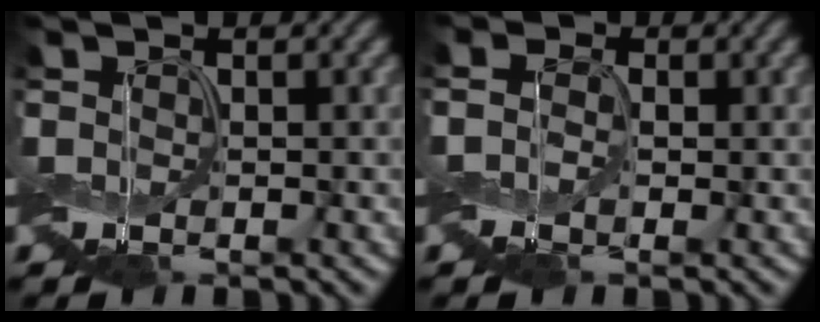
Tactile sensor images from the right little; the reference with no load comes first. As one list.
[{"total": 1.7, "force": [0.0, 1.4, 1.0], "torque": [-0.028, 0.008, -0.010]}]